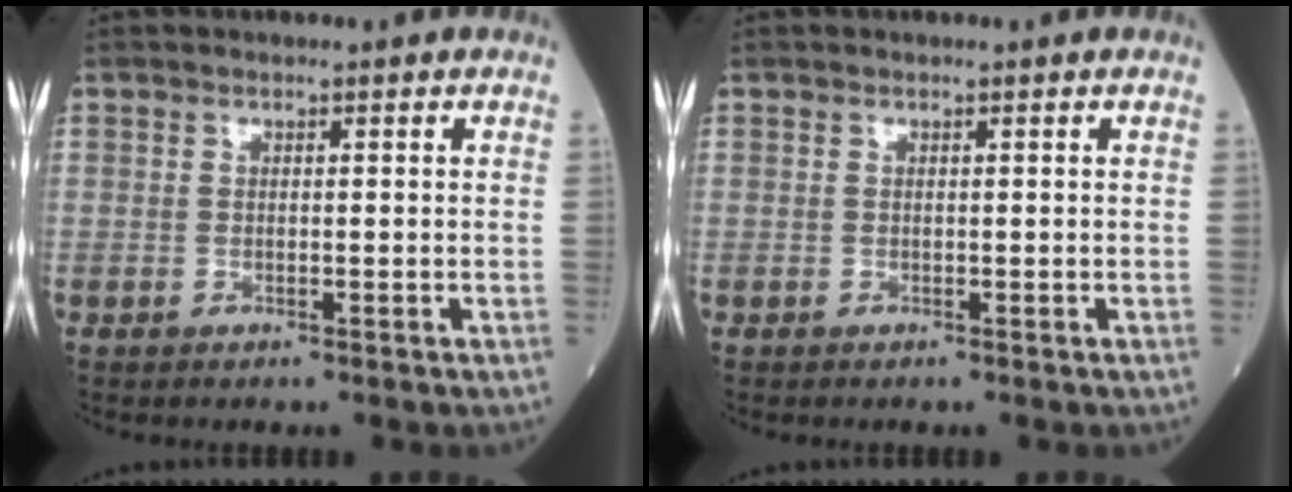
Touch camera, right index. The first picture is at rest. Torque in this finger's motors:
{"motor_torque": [-0.29, -0.01, -0.04, -0.02]}